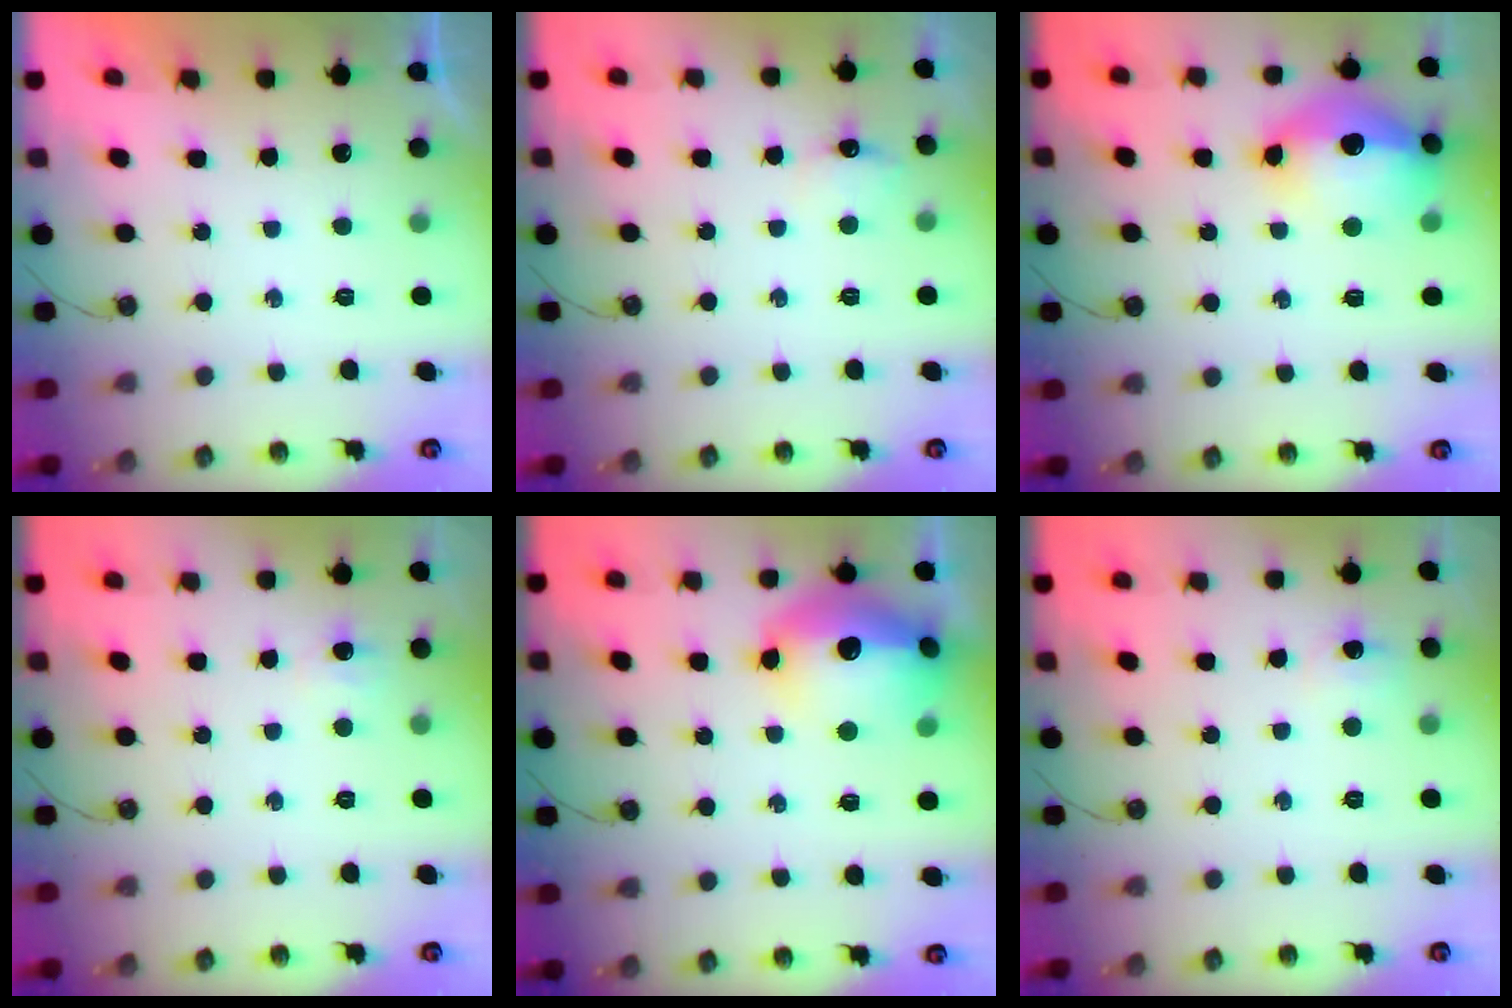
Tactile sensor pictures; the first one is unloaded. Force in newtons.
{"total": 7.6, "press": 5.8, "slide": 4.9}
{"total": 16.4, "press": 16.3, "slide": 1.8}
{"total": 3.6, "press": 3.5, "slide": 0.8}
{"total": 20.6, "press": 20.6, "slide": 1.5}
{"total": 6.0, "press": 5.9, "slide": 0.9}